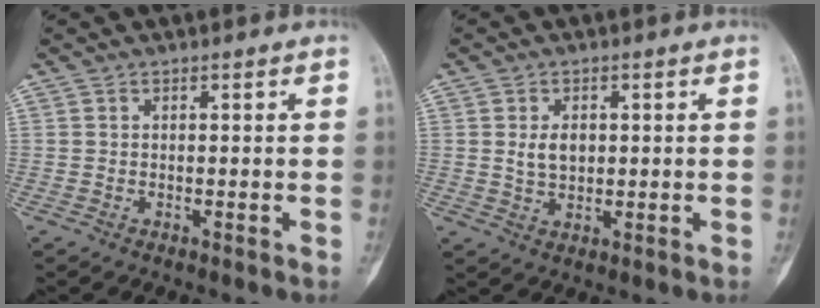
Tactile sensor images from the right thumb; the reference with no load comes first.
{"total": 4.2, "force": [0.7, 2.9, 3.0], "torque": [-0.044, -0.005, 0.016]}